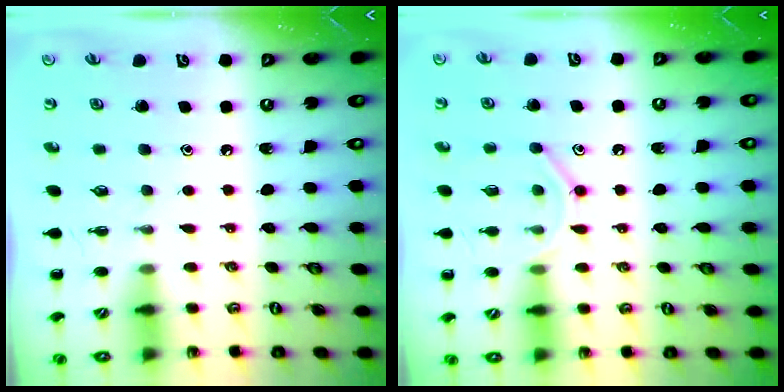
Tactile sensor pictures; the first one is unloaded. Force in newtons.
{"total": 8.4, "press": 8.4, "slide": 1.0}